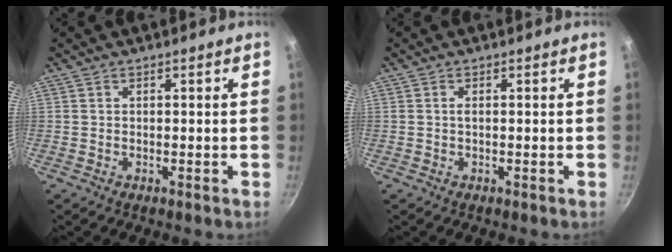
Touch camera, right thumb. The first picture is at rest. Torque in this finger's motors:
{"motor_torque": [0.32, 0.46, 0.18, -0.33, 0.05]}